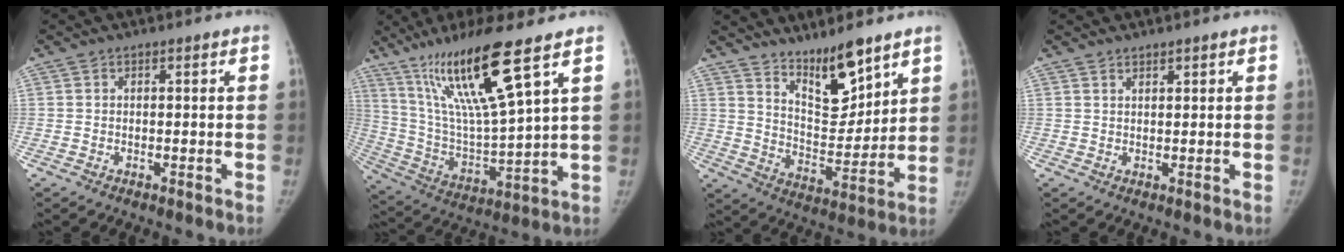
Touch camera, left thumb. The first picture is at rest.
{"total": 19.5, "force": [11.3, 1.8, 15.7], "torque": [-0.288, -0.056, 0.215]}
{"total": 11.8, "force": [8.8, 3.8, 6.9], "torque": [-0.084, -0.076, 0.163]}
{"total": 1.1, "force": [1.0, 0.3, 0.4], "torque": [-0.001, -0.007, 0.018]}